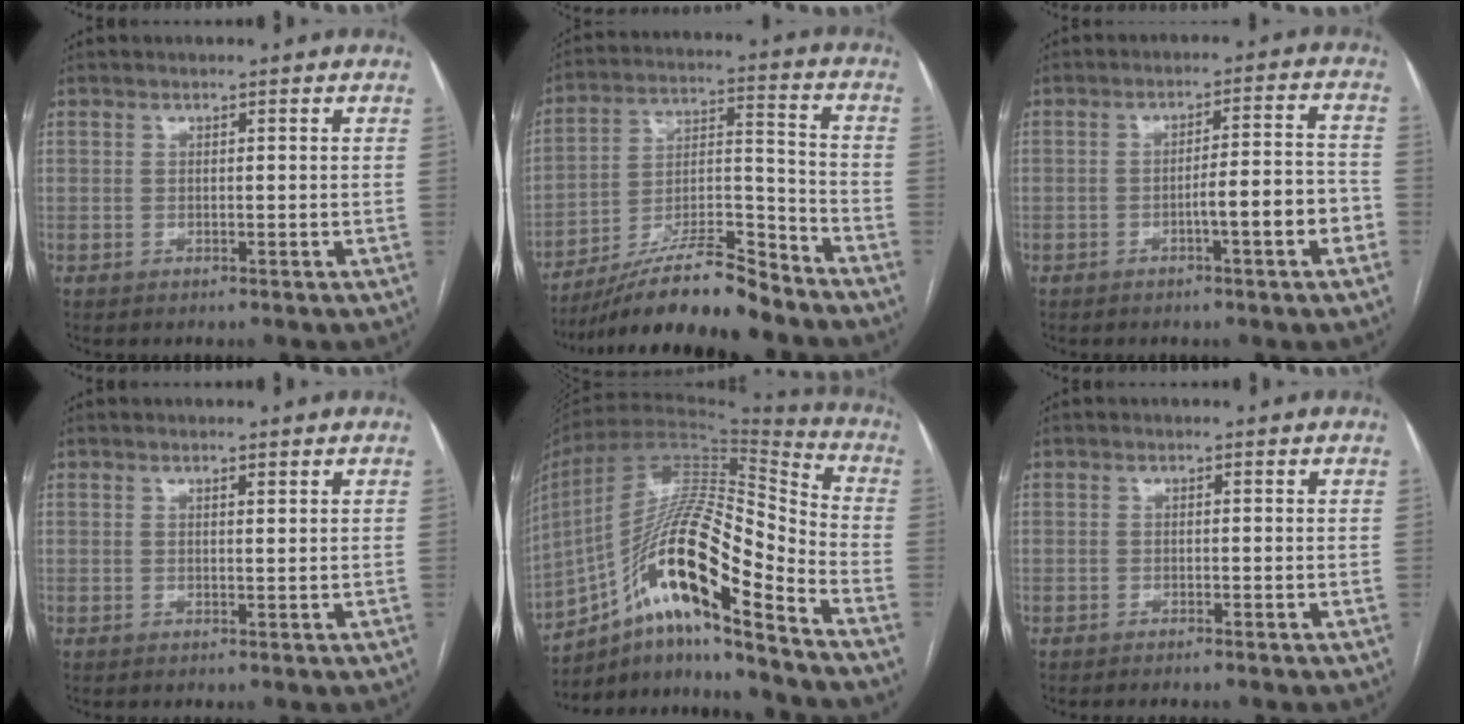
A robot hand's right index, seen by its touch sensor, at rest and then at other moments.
{"total": 16.4, "force": [-14.2, 1.7, 8.1], "torque": [-0.146, 0.008, -0.252]}
{"total": 7.5, "force": [-3.0, 0.6, 6.9], "torque": [-0.095, 0.020, -0.040]}
{"total": 0.9, "force": [0.6, 0.1, 0.7], "torque": [-0.013, -0.002, 0.009]}
{"total": 21.2, "force": [-11.7, 3.4, 17.3], "torque": [-0.324, 0.008, -0.206]}
{"total": 0.8, "force": [-0.6, -0.1, 0.5], "torque": [-0.013, 0.000, -0.011]}